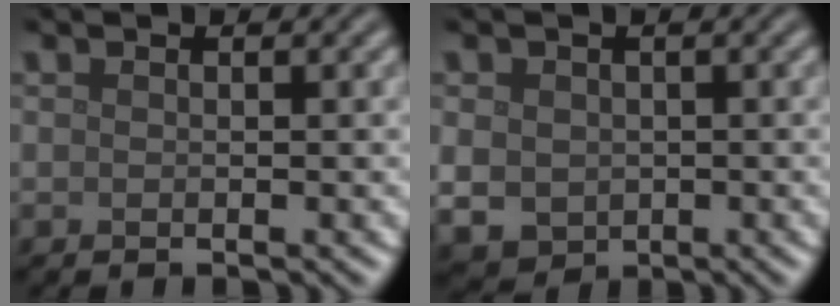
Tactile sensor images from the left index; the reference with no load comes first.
{"total": 2.9, "force": [0.0, 2.6, 1.4], "torque": [-0.035, -0.005, 0.004]}